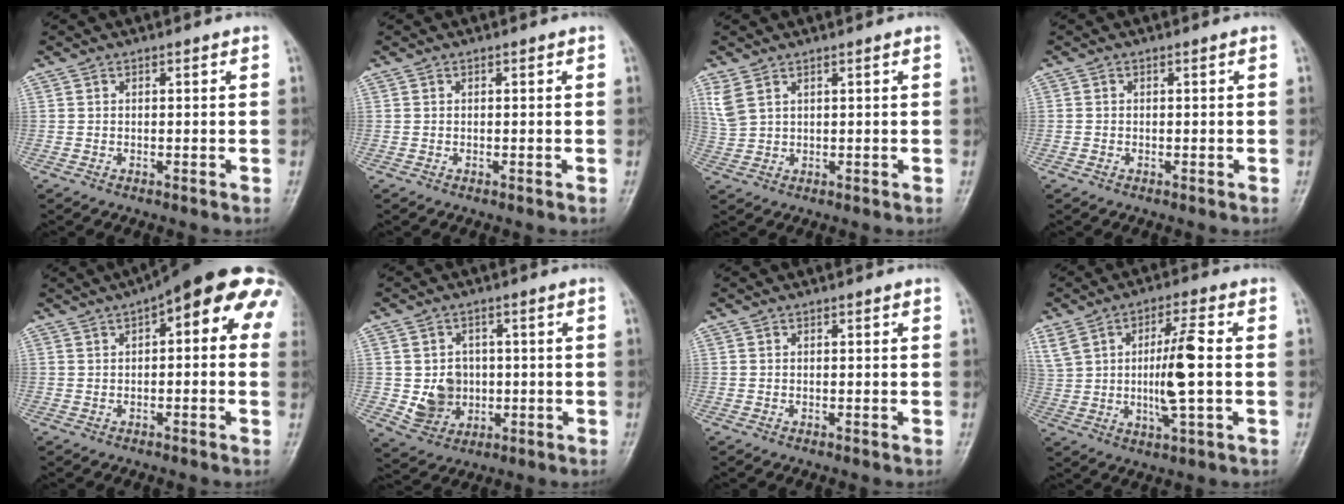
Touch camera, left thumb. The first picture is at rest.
{"total": 0.0}
{"total": 3.5, "force": [2.1, 1.7, 2.2], "torque": [-0.054, 0.003, 0.054]}
{"total": 0.5, "force": [-0.2, 0.4, 0.2], "torque": [-0.001, 0.001, -0.004]}
{"total": 15.6, "force": [5.2, 6.3, 13.3], "torque": [-0.145, 0.024, 0.047]}
{"total": 7.2, "force": [-0.3, 6.4, 3.2], "torque": [-0.022, 0.003, 0.005]}
{"total": 0.0}
{"total": 12.2, "force": [1.1, 3.2, 11.7], "torque": [-0.236, 0.006, 0.024]}